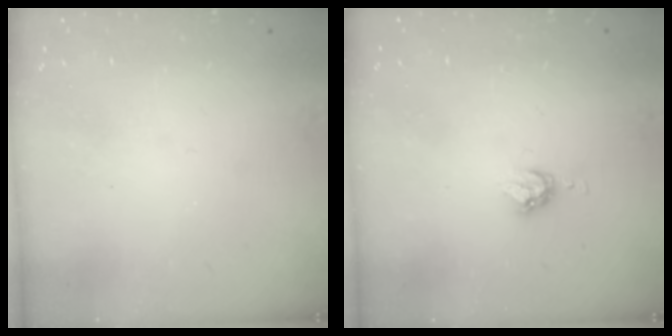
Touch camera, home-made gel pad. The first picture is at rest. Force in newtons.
{"total": 4.8, "press": 4.7, "slide": 0.7}